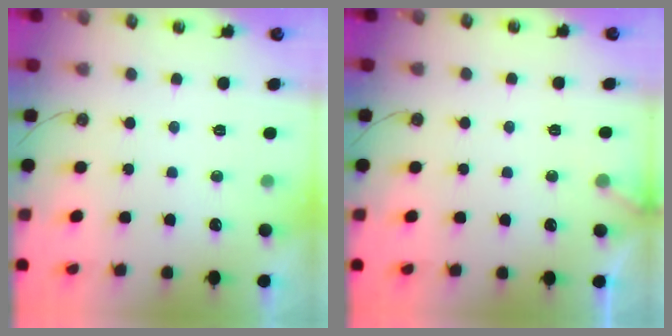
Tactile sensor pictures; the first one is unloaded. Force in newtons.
{"total": 2.4, "press": 2.4, "slide": 0.1}